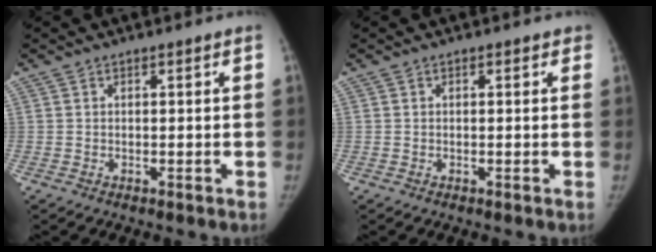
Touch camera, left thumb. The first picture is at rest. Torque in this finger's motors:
{"motor_torque": [-0.80, -0.03, -0.35, 0.51, -0.10]}